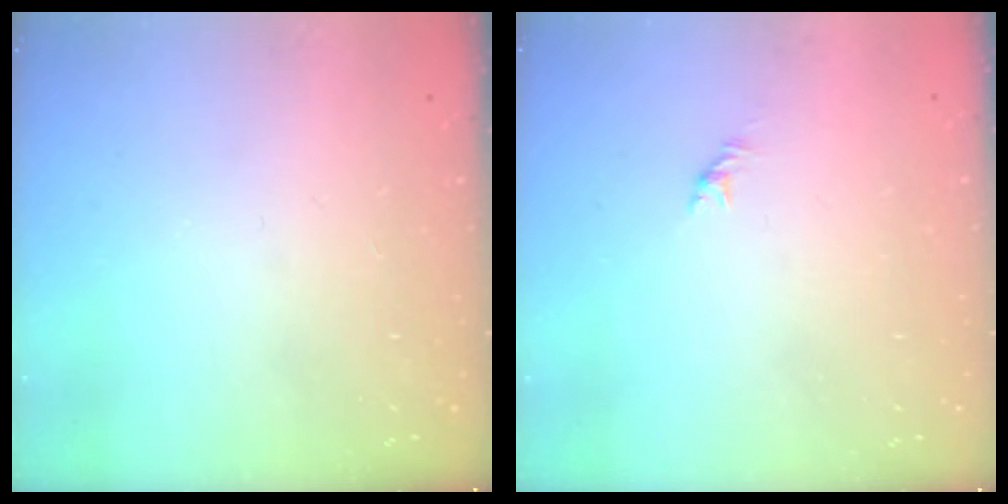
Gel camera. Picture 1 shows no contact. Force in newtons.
{"total": 0.0}